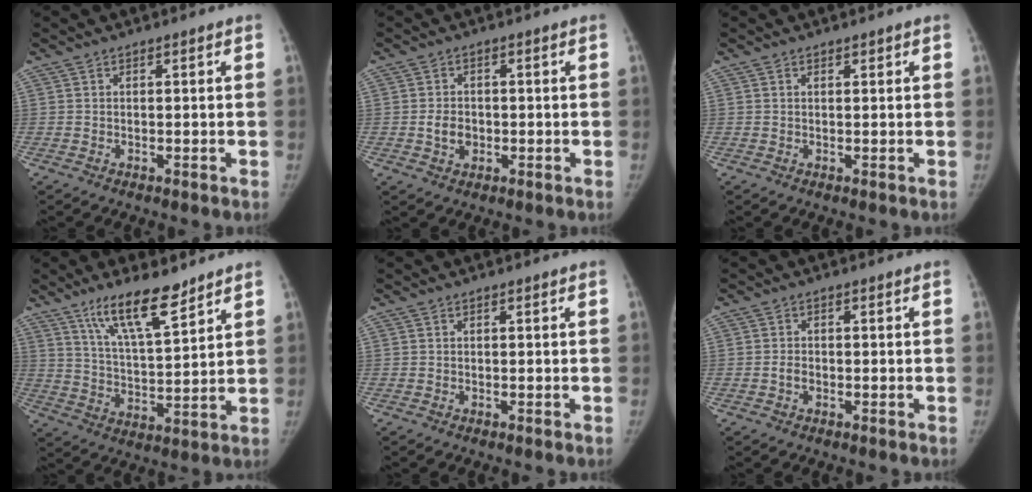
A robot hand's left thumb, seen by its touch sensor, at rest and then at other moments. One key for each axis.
{"total": 3.6, "fx": -0.6, "fy": 2.9, "fz": 2.1, "tx": -0.028, "ty": 0.004, "tz": -0.009}
{"total": 0.6, "fx": 0.4, "fy": 0.3, "fz": 0.2, "tx": -0.003, "ty": -0.003, "tz": 0.006}
{"total": 12.2, "fx": 8.7, "fy": 3.0, "fz": 8.1, "tx": -0.128, "ty": -0.053, "tz": 0.163}
{"total": 0.0}
{"total": 1.5, "fx": -0.5, "fy": 1.1, "fz": 0.8, "tx": -0.013, "ty": 0.006, "tz": -0.010}